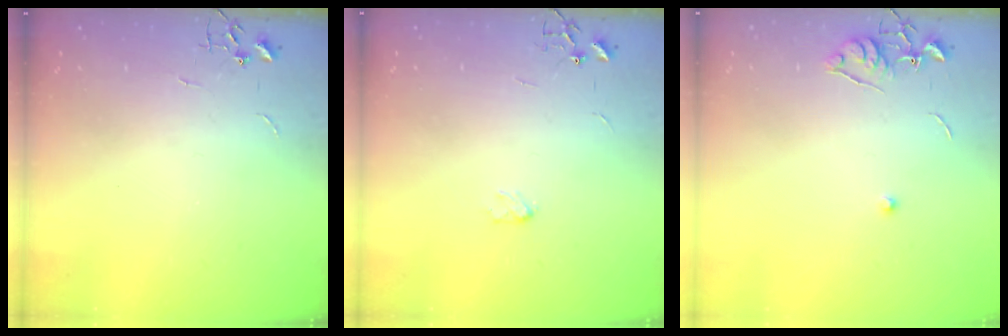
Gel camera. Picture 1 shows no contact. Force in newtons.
{"total": 2.9, "press": 2.9, "slide": 0.5}
{"total": 6.0, "press": 6.0, "slide": 0.7}